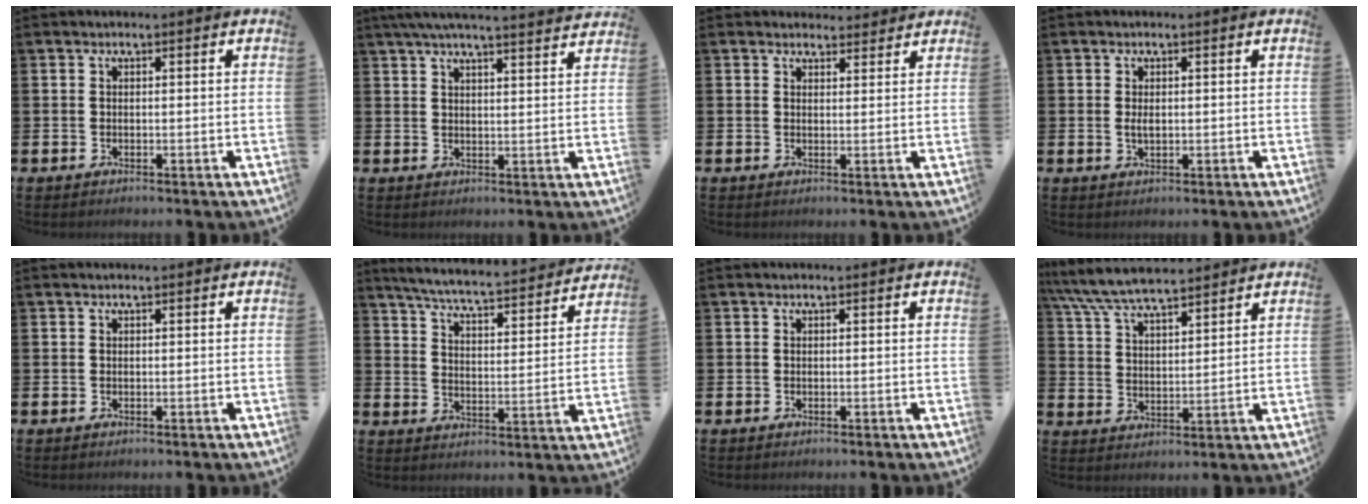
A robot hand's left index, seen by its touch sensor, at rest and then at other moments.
{"total": 5.5, "force": [5.2, -0.2, 1.8], "torque": [-0.045, -0.020, 0.092]}
{"total": 2.6, "force": [2.5, 0.8, -0.1], "torque": [0.005, -0.012, 0.044]}
{"total": 1.3, "force": [0.2, 0.7, 1.2], "torque": [-0.010, -0.001, -0.001]}
{"total": 0.0}
{"total": 6.4, "force": [6.1, 0.1, 1.9], "torque": [-0.063, -0.048, 0.102]}
{"total": 0.0}
{"total": 7.5, "force": [7.1, 1.2, 2.2], "torque": [-0.073, -0.029, 0.131]}